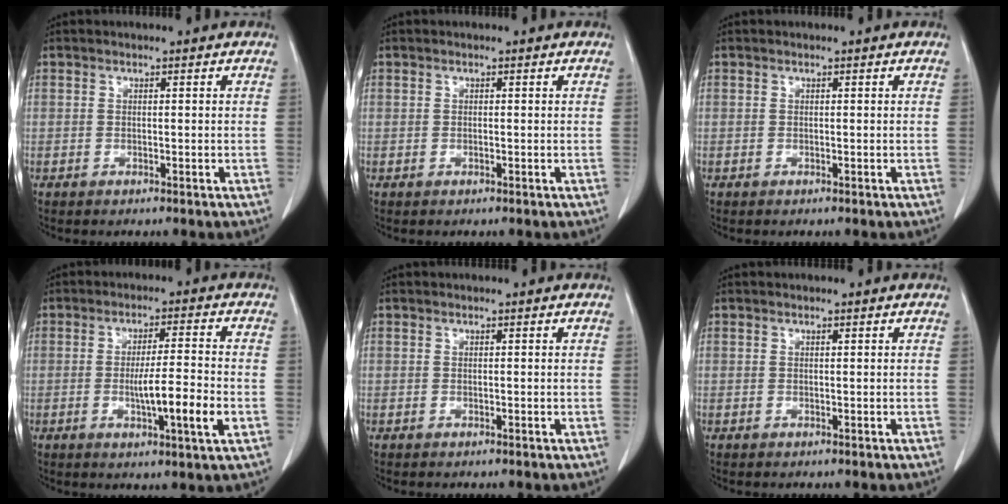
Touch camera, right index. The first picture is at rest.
{"total": 0.0}
{"total": 0.0}
{"total": 8.6, "force": [-1.9, 0.0, 8.4], "torque": [-0.139, -0.009, -0.034]}
{"total": 0.0}
{"total": 0.0}